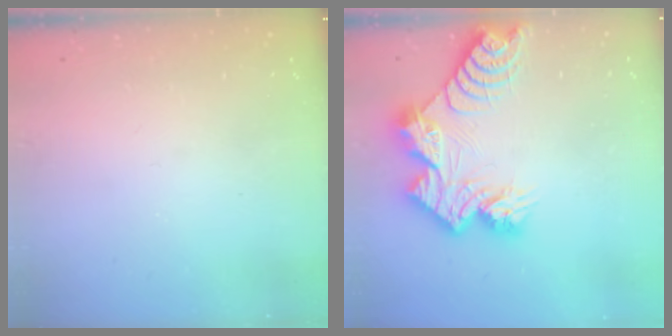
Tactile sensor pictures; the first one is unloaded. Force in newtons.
{"total": 13.4, "press": 13.4, "slide": 1.1}